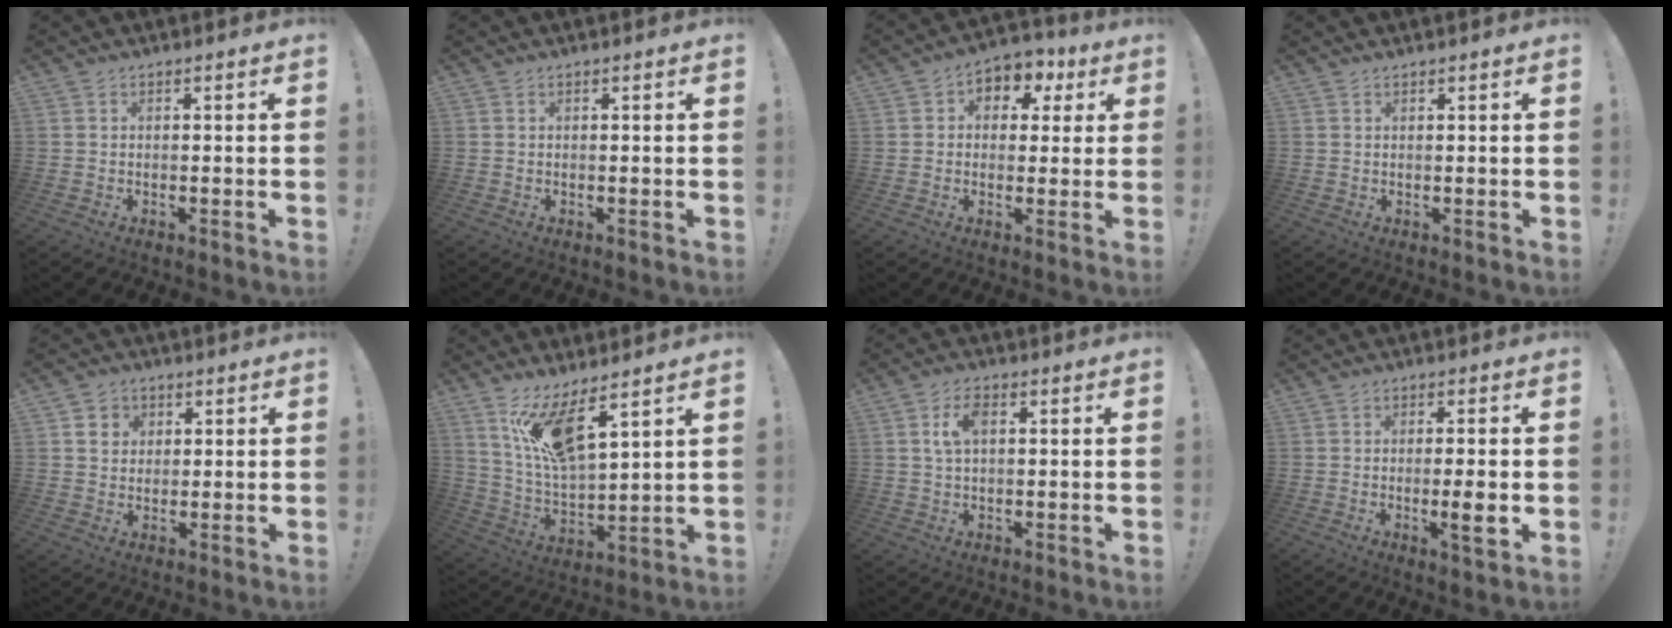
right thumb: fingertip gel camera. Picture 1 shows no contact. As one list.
[{"total": 0.0}, {"total": 6.4, "force": [0.8, 5.8, 2.7], "torque": [-0.022, 0.000, 0.017]}, {"total": 0.6, "force": [0.6, 0.0, 0.0], "torque": [0.000, 0.001, 0.012]}, {"total": 4.7, "force": [1.6, 4.3, 1.1], "torque": [-0.011, -0.003, 0.030]}, {"total": 13.2, "force": [8.8, 3.4, 9.2], "torque": [-0.180, -0.046, 0.157]}, {"total": 5.8, "force": [1.6, 3.2, 4.6], "torque": [-0.075, 0.006, 0.027]}, {"total": 6.0, "force": [-1.3, 0.3, 5.9], "torque": [-0.083, -0.007, -0.023]}]